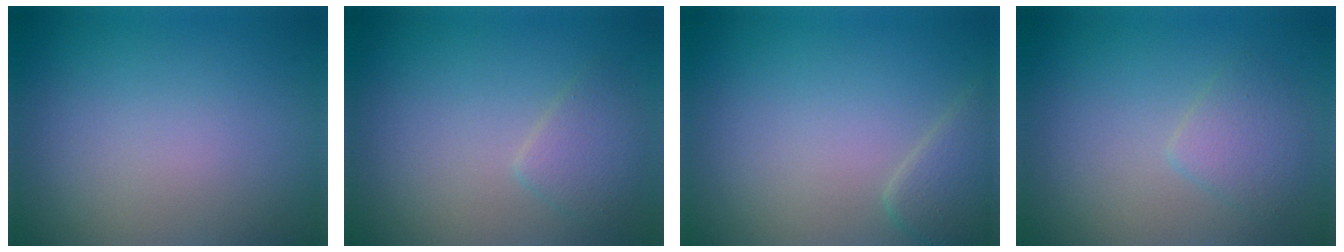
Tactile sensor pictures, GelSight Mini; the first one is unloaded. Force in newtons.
{"total": 2.0, "press": 2.0, "slide": 0.1}
{"total": 2.2, "press": 2.1, "slide": 0.2}
{"total": 2.1, "press": 2.1, "slide": 0.1}